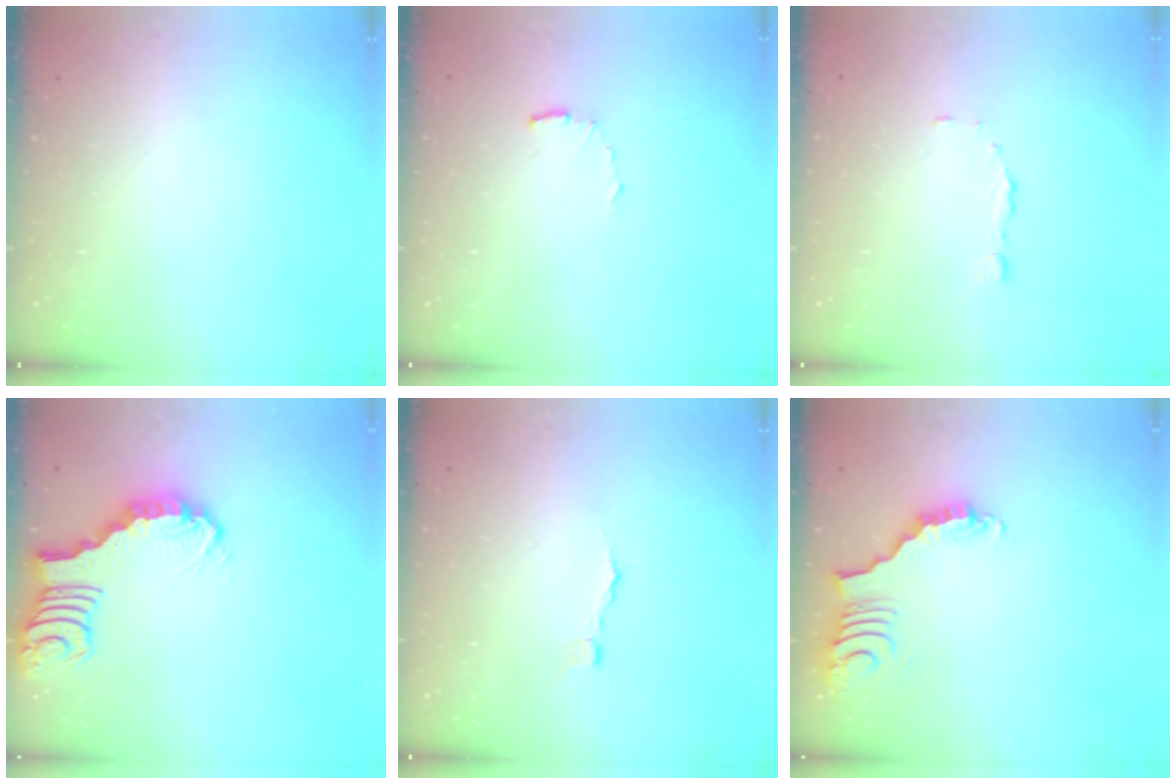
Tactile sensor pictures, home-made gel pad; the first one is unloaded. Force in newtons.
{"total": 5.3, "press": 5.3, "slide": 0.4}
{"total": 3.0, "press": 2.9, "slide": 0.7}
{"total": 2.1, "press": 2.1, "slide": 0.2}
{"total": 2.9, "press": 2.9, "slide": 0.3}
{"total": 3.6, "press": 3.6, "slide": 0.7}